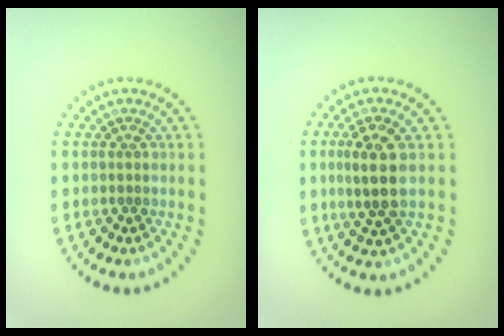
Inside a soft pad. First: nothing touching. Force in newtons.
{"total": 3.4, "press": 3.2, "slide": 1.1}